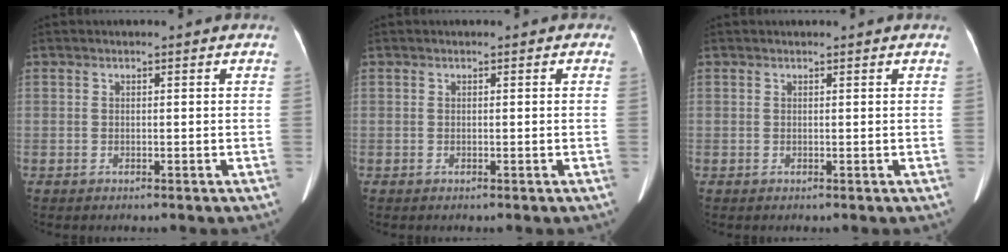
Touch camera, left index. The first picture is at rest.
{"total": 0.0}
{"total": 0.7, "force": [0.7, 0.0, 0.2], "torque": [-0.004, 0.011, 0.013]}